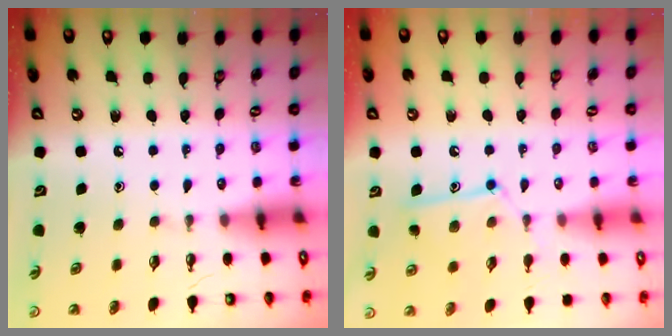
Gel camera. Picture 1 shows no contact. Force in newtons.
{"total": 11.0, "press": 11.0, "slide": 0.2}